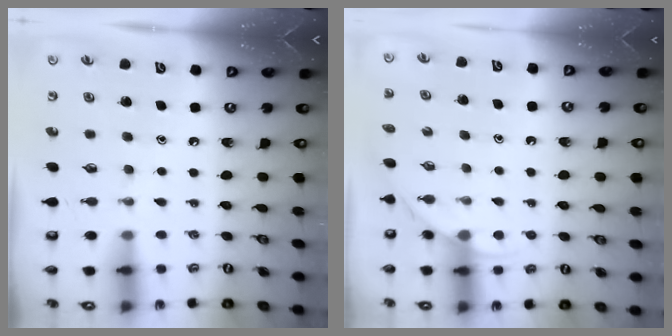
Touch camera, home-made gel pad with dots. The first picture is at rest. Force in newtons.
{"total": 3.5, "press": 3.5, "slide": 0.3}